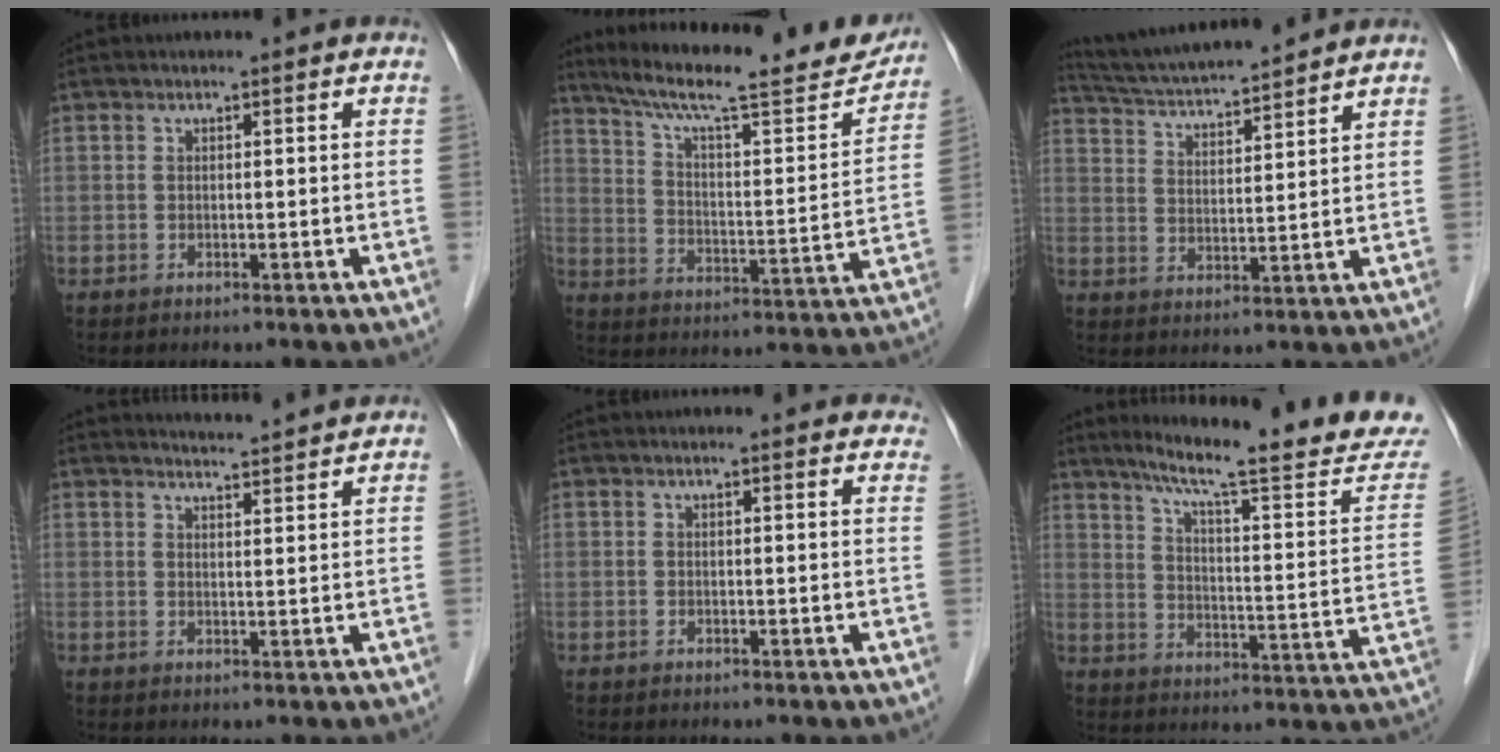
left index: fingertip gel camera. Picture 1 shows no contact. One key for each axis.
{"total": 22.9, "fx": 20.0, "fy": 3.3, "fz": 10.8, "tx": -0.171, "ty": -0.015, "tz": 0.279}
{"total": 12.9, "fx": 12.0, "fy": 0.2, "fz": 4.7, "tx": -0.091, "ty": 0.017, "tz": 0.197}
{"total": 5.4, "fx": 5.3, "fy": -0.4, "fz": 0.8, "tx": -0.022, "ty": 0.008, "tz": 0.068}
{"total": 6.0, "fx": 5.5, "fy": 1.7, "fz": 1.5, "tx": 0.001, "ty": 0.004, "tz": 0.038}
{"total": 21.5, "fx": 18.3, "fy": 0.9, "fz": 11.3, "tx": -0.159, "ty": -0.043, "tz": 0.236}